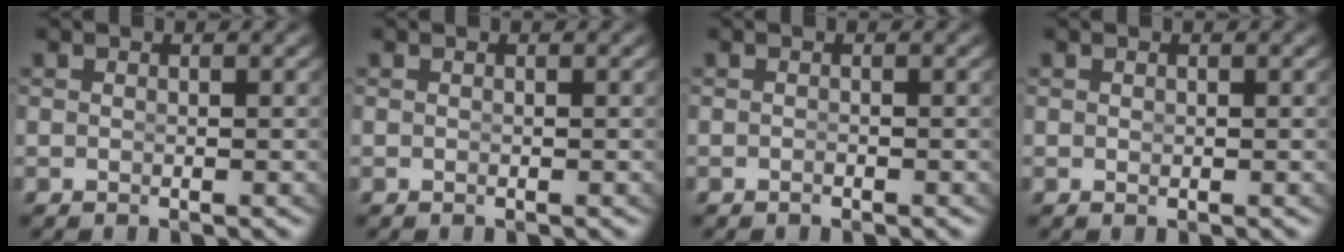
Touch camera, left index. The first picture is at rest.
{"total": 0.0}
{"total": 0.6, "force": [-0.5, -0.4, 0.0], "torque": [-0.003, -0.010, -0.003]}
{"total": 0.0}